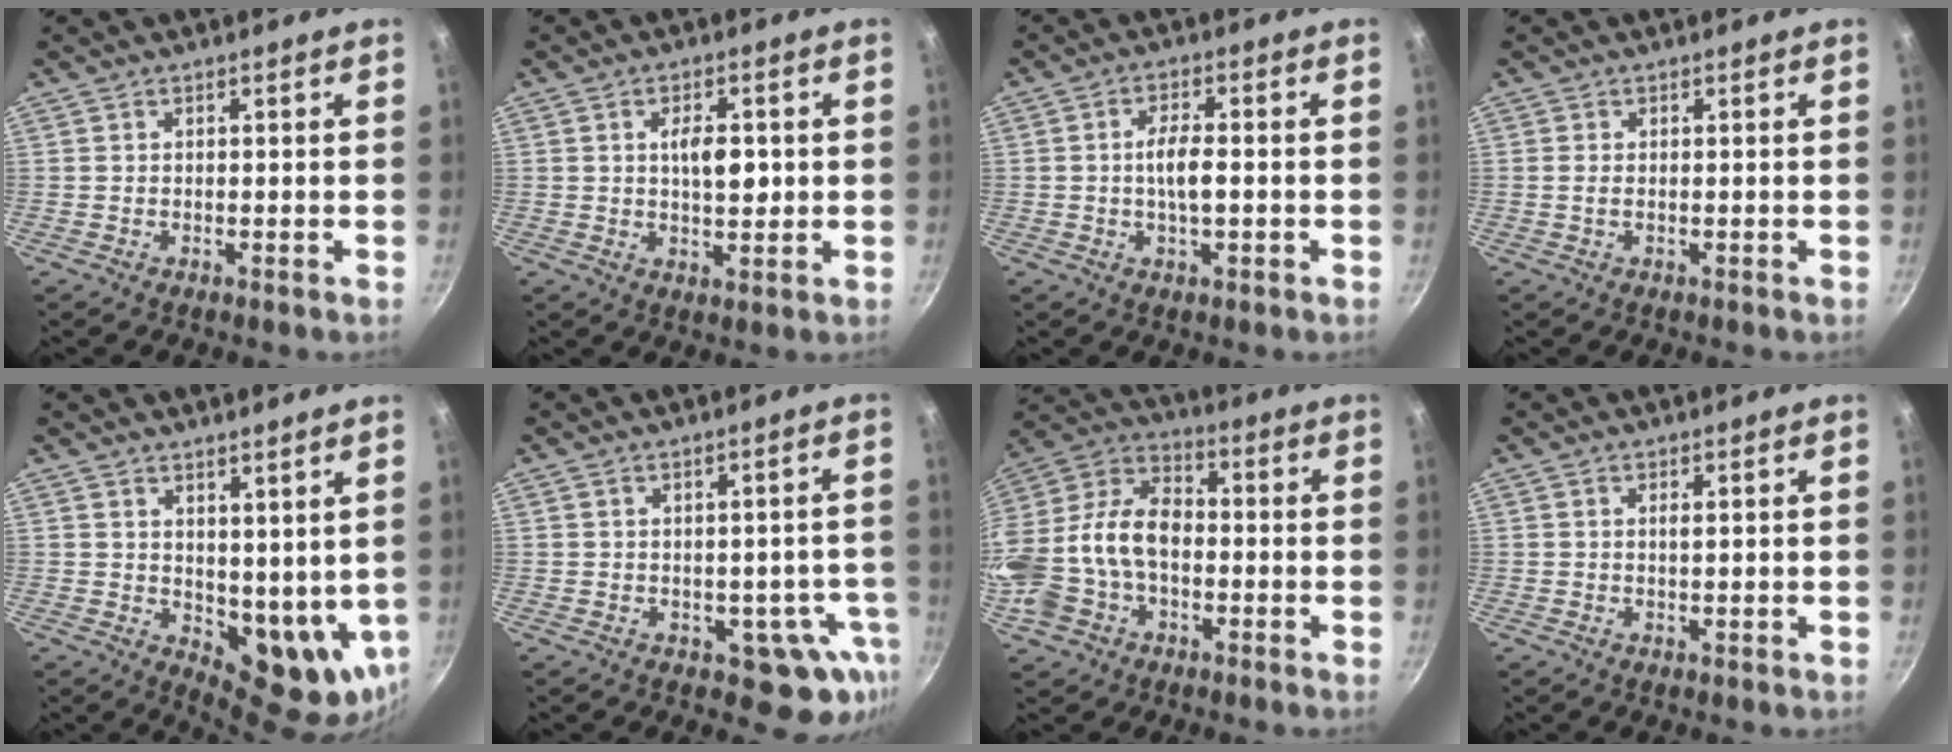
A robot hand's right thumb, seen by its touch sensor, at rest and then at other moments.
{"total": 6.3, "force": [0.7, 3.1, 5.4], "torque": [-0.073, -0.003, 0.008]}
{"total": 5.5, "force": [-0.5, 2.2, 5.1], "torque": [-0.086, 0.013, -0.012]}
{"total": 1.0, "force": [-0.1, 0.5, 0.9], "torque": [-0.019, 0.000, -0.003]}
{"total": 9.4, "force": [3.8, 5.2, 6.9], "torque": [-0.077, -0.033, 0.070]}
{"total": 7.9, "force": [-2.3, 5.3, 5.4], "torque": [-0.013, 0.028, -0.016]}
{"total": 19.4, "force": [-3.1, 13.5, 13.7], "torque": [-0.269, 0.053, -0.063]}
{"total": 1.0, "force": [0.3, 0.2, 0.9], "torque": [-0.016, 0.000, 0.005]}